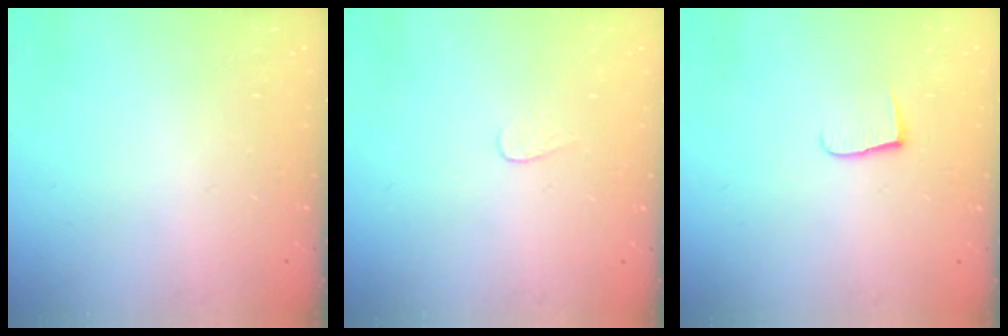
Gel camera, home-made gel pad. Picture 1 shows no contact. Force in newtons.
{"total": 3.1, "press": 3.0, "slide": 0.3}
{"total": 5.2, "press": 5.2, "slide": 0.7}